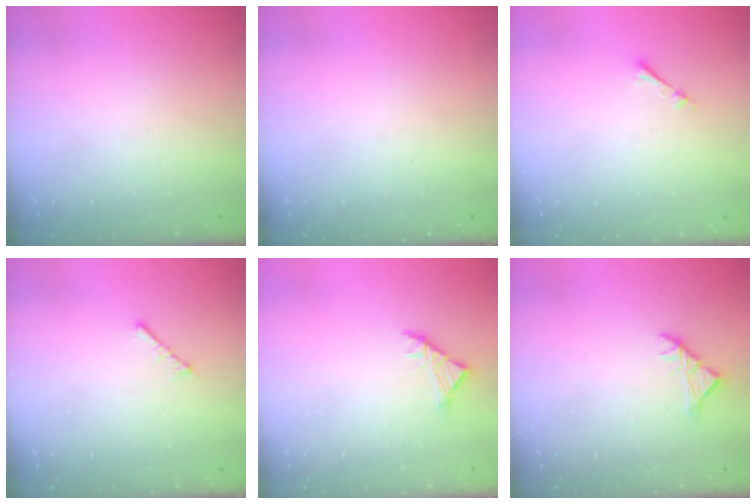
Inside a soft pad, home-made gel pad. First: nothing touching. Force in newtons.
{"total": 0.0}
{"total": 1.0, "press": 1.0, "slide": 0.2}
{"total": 1.9, "press": 1.8, "slide": 0.5}
{"total": 3.0, "press": 2.9, "slide": 0.9}
{"total": 3.5, "press": 3.4, "slide": 0.9}